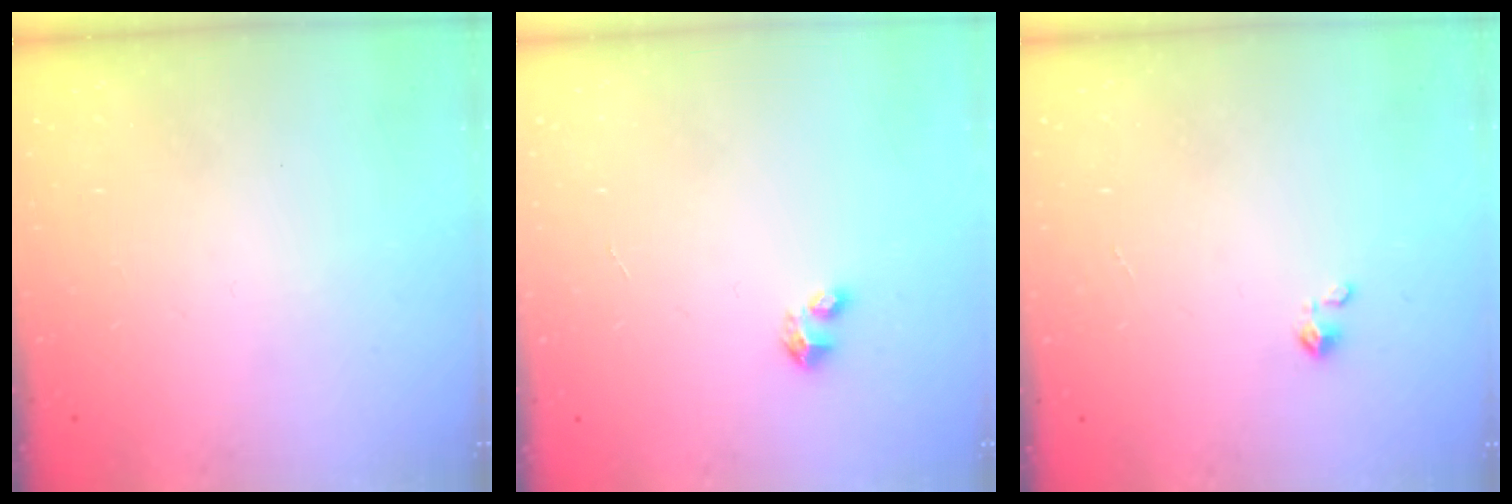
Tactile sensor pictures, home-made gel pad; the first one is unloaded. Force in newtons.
{"total": 2.8, "press": 2.8, "slide": 0.1}
{"total": 2.3, "press": 2.2, "slide": 0.3}